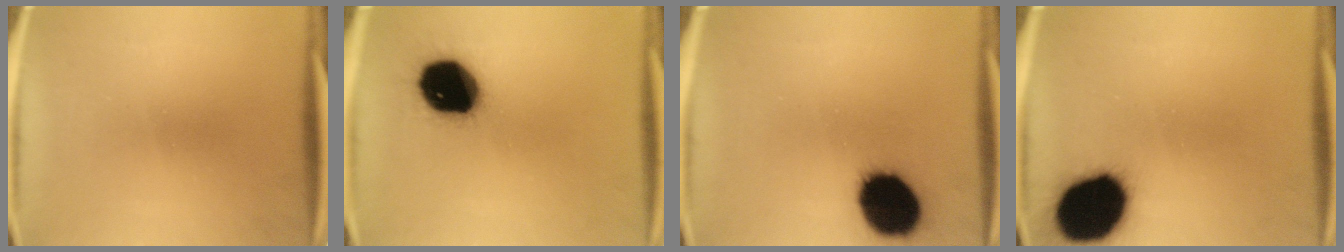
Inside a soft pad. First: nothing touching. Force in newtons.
{"total": 19.1}
{"total": 19.0}
{"total": 17.9}